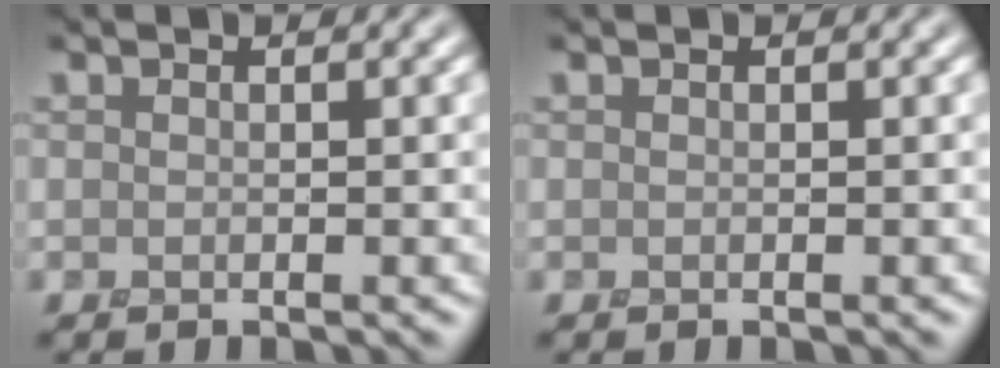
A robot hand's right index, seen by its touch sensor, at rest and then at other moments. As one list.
[{"total": 0.0}]